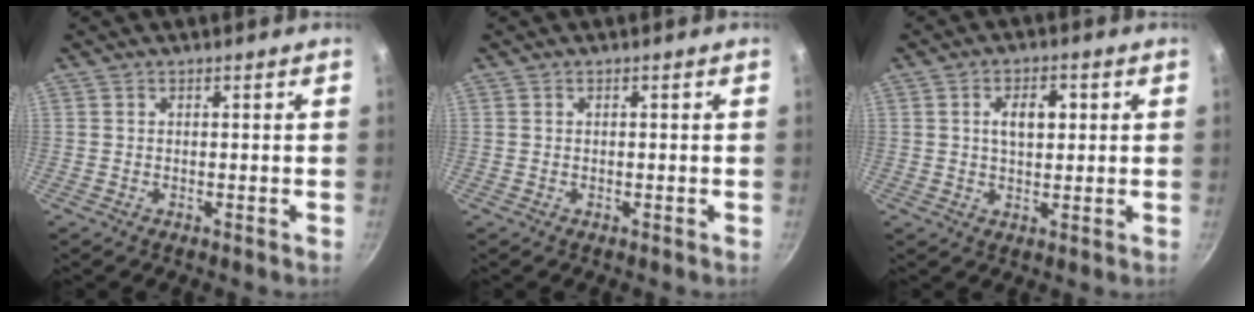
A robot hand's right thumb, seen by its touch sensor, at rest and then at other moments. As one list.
[{"total": 0.0}, {"total": 5.8, "force": [1.3, 3.3, 4.6], "torque": [-0.065, 0.003, 0.020]}]